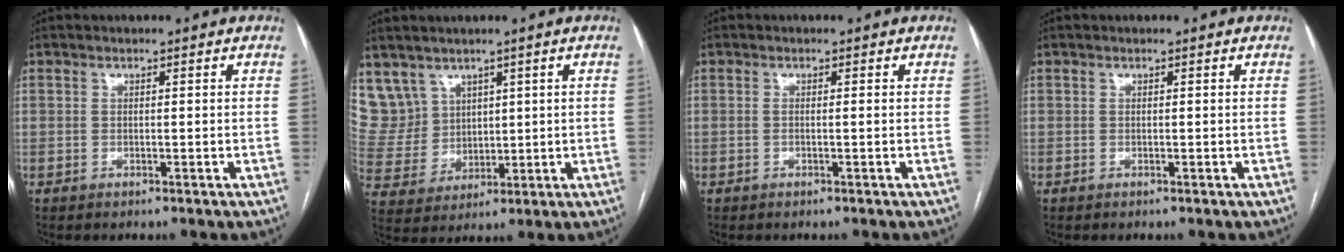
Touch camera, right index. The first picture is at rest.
{"total": 8.7, "force": [5.5, 6.8, 0.6], "torque": [-0.026, 0.030, 0.129]}
{"total": 0.7, "force": [-0.1, 0.0, 0.6], "torque": [-0.015, 0.000, -0.001]}
{"total": 0.0}